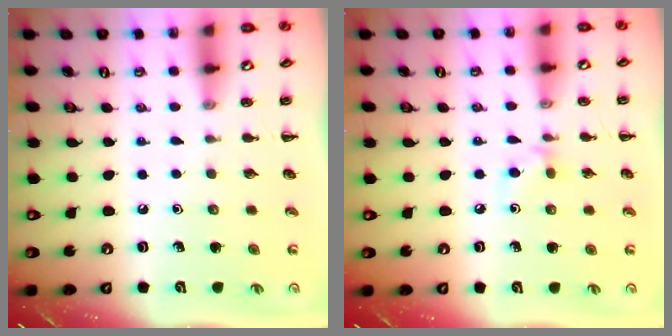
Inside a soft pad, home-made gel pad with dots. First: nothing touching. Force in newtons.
{"total": 6.0, "press": 5.7, "slide": 1.8}